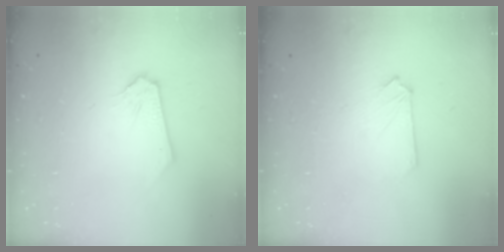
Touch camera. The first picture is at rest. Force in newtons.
{"total": 0.0}